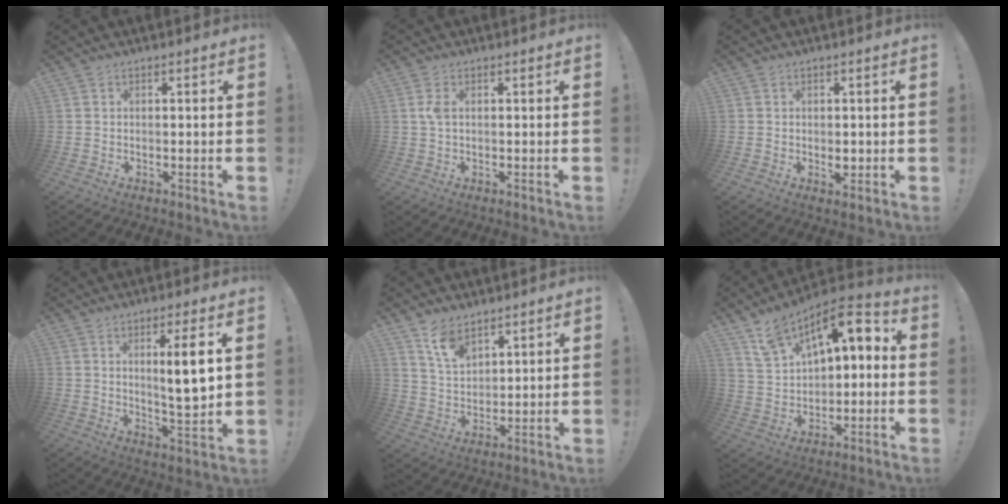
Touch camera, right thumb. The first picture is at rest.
{"total": 2.7, "force": [0.5, 1.4, 2.3], "torque": [-0.045, 0.005, 0.009]}
{"total": 2.0, "force": [-0.2, 1.5, 1.3], "torque": [-0.003, -0.003, -0.006]}
{"total": 9.0, "force": [2.4, 1.1, 8.6], "torque": [-0.131, -0.010, 0.032]}
{"total": 8.8, "force": [6.6, 4.4, 3.9], "torque": [-0.075, -0.035, 0.125]}
{"total": 12.6, "force": [5.3, 7.5, 8.6], "torque": [-0.128, -0.022, 0.092]}